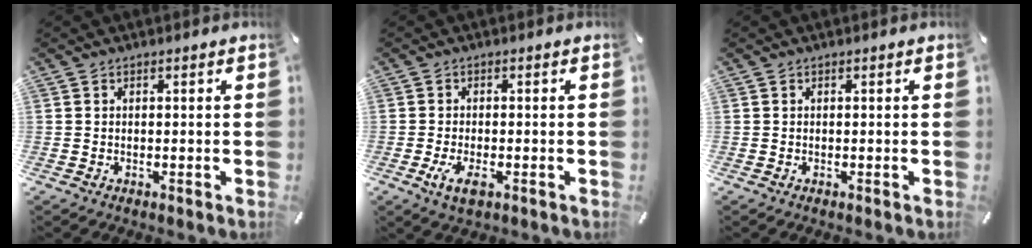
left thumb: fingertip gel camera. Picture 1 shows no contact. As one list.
[{"total": 4.0, "force": [-1.6, 1.7, 3.3], "torque": [-0.078, -0.005, -0.032]}, {"total": 0.0}]